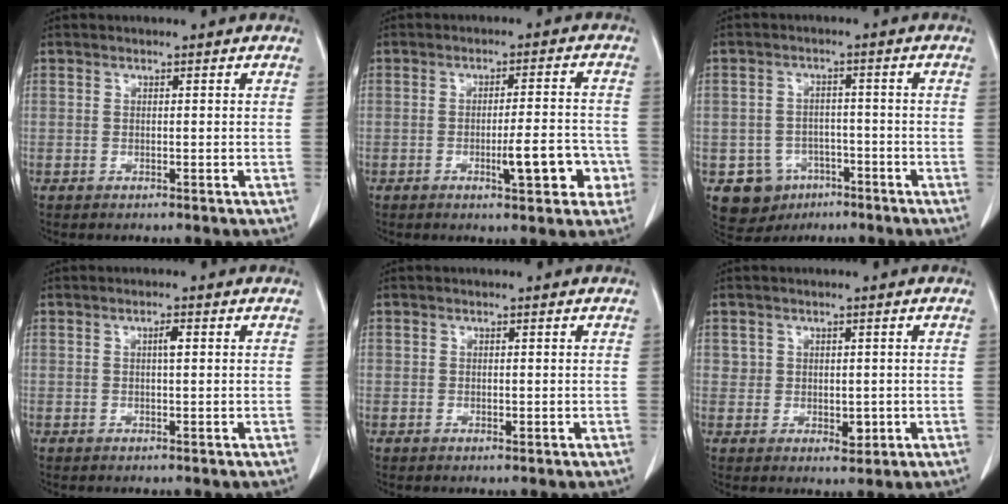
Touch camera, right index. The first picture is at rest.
{"total": 7.3, "force": [-2.5, 1.6, 6.6], "torque": [-0.090, 0.007, -0.030]}
{"total": 6.9, "force": [-3.4, 5.9, 1.1], "torque": [-0.019, 0.011, -0.042]}
{"total": 1.3, "force": [0.3, 0.2, 1.3], "torque": [-0.023, 0.004, 0.004]}
{"total": 0.6, "force": [-0.1, 0.4, 0.4], "torque": [-0.008, -0.002, 0.000]}
{"total": 2.9, "force": [0.0, 2.4, 1.7], "torque": [-0.017, -0.002, 0.005]}